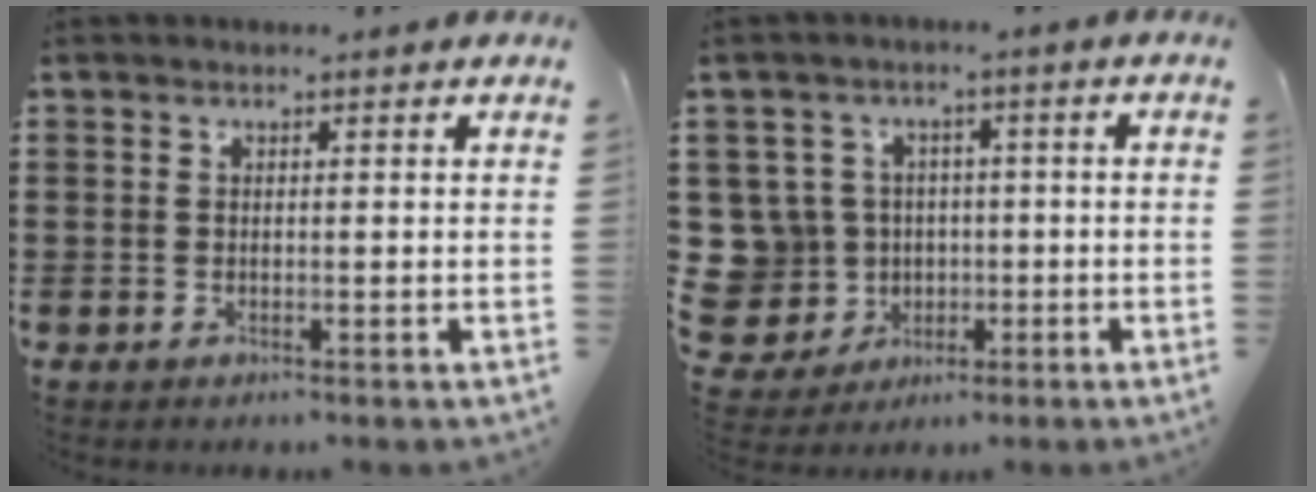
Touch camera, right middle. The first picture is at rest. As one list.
[{"total": 8.1, "force": [0.4, 7.8, 2.2], "torque": [-0.101, 0.010, 0.011]}]